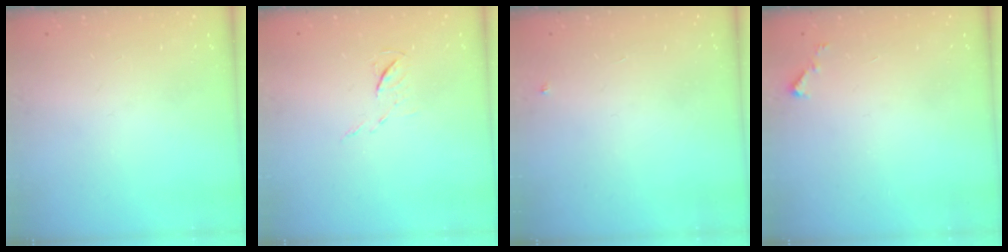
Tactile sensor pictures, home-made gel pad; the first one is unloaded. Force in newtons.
{"total": 4.9, "press": 4.9, "slide": 0.5}
{"total": 2.7, "press": 2.7, "slide": 0.4}
{"total": 3.1, "press": 3.1, "slide": 0.2}